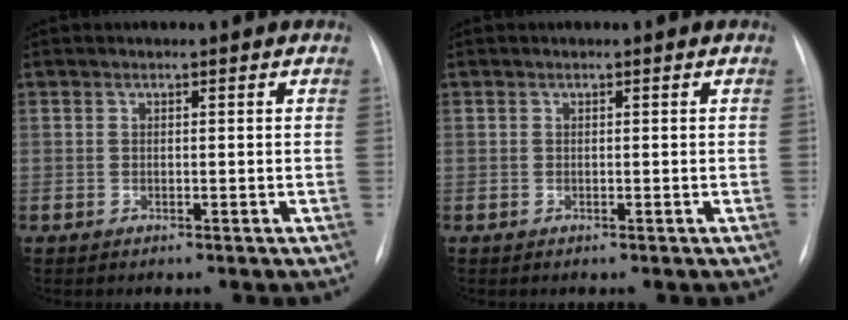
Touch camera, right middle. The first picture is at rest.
{"total": 0.0}